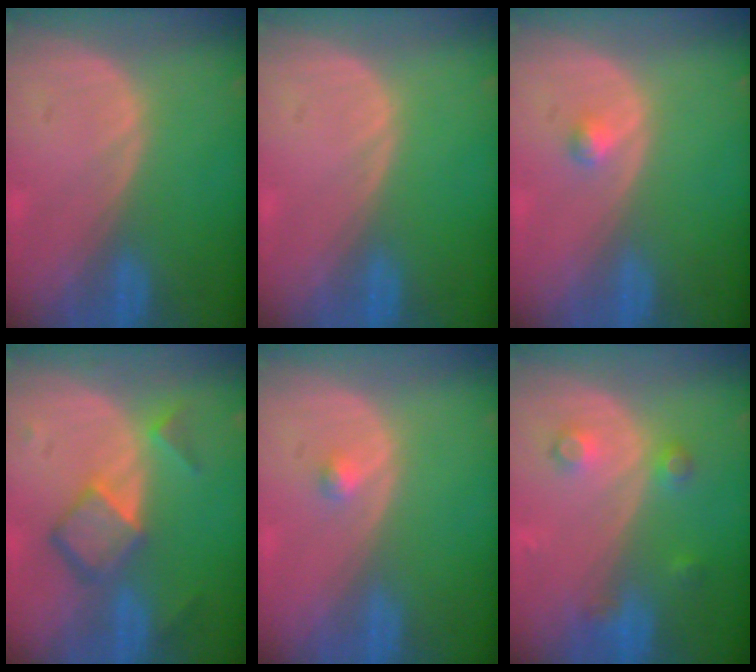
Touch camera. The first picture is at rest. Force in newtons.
{"total": 0.0}
{"total": 1.1, "press": 1.1, "slide": 0.1}
{"total": 6.9, "press": 5.9, "slide": 3.6}
{"total": 1.0, "press": 1.0, "slide": 0.1}
{"total": 3.7, "press": 3.4, "slide": 1.5}